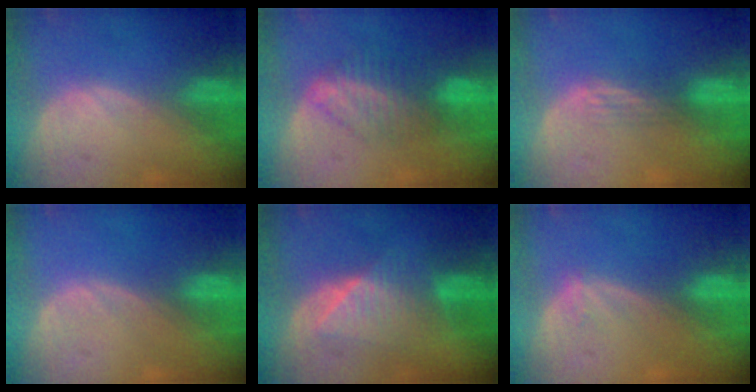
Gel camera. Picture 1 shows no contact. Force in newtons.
{"total": 6.8, "press": 5.8, "slide": 3.5}
{"total": 2.1, "press": 1.6, "slide": 1.3}
{"total": 0.0}
{"total": 6.4, "press": 6.3, "slide": 1.0}
{"total": 0.9, "press": 0.6, "slide": 0.6}